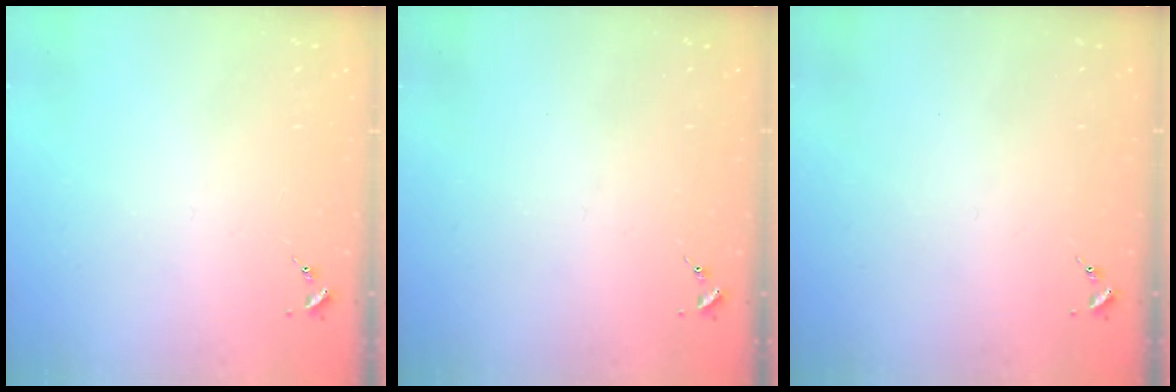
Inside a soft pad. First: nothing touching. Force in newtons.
{"total": 0.0}
{"total": 0.0}